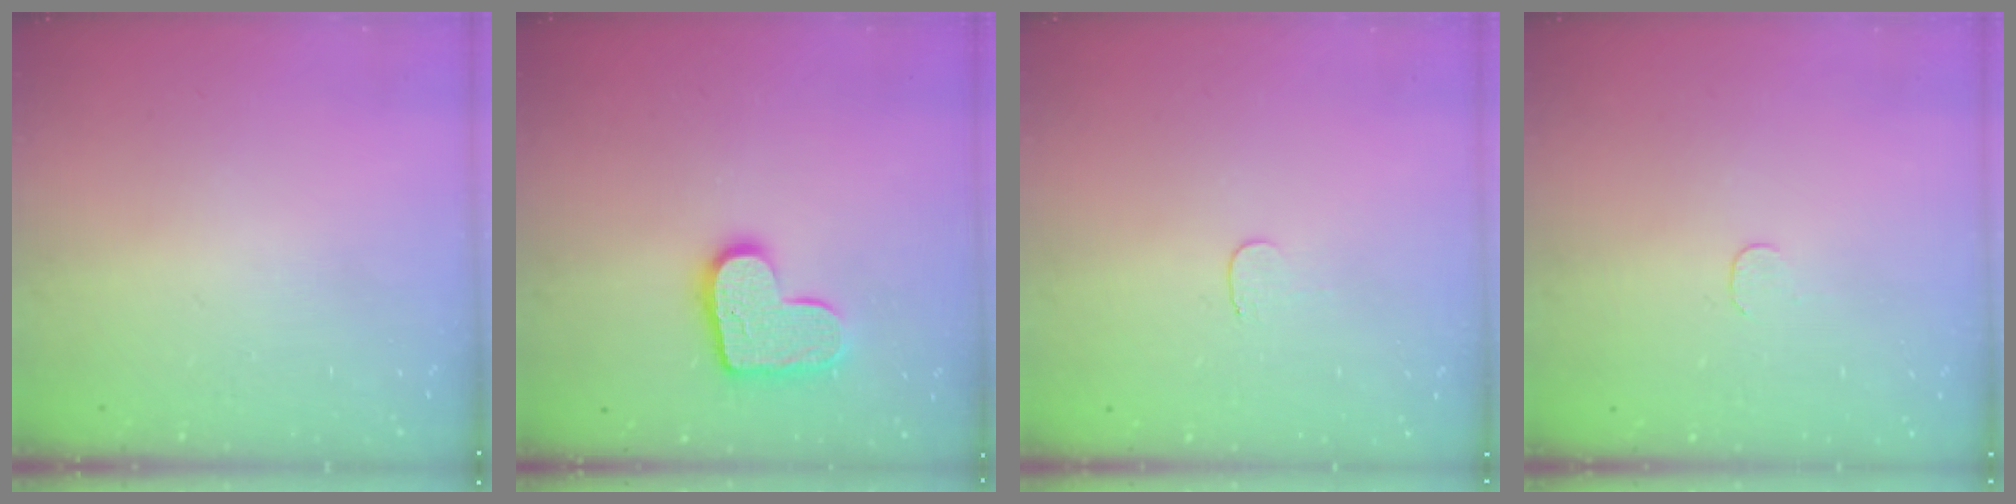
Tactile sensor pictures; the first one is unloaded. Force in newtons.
{"total": 12.8, "press": 12.8, "slide": 0.8}
{"total": 3.4, "press": 3.4, "slide": 0.4}
{"total": 3.5, "press": 3.5, "slide": 0.3}